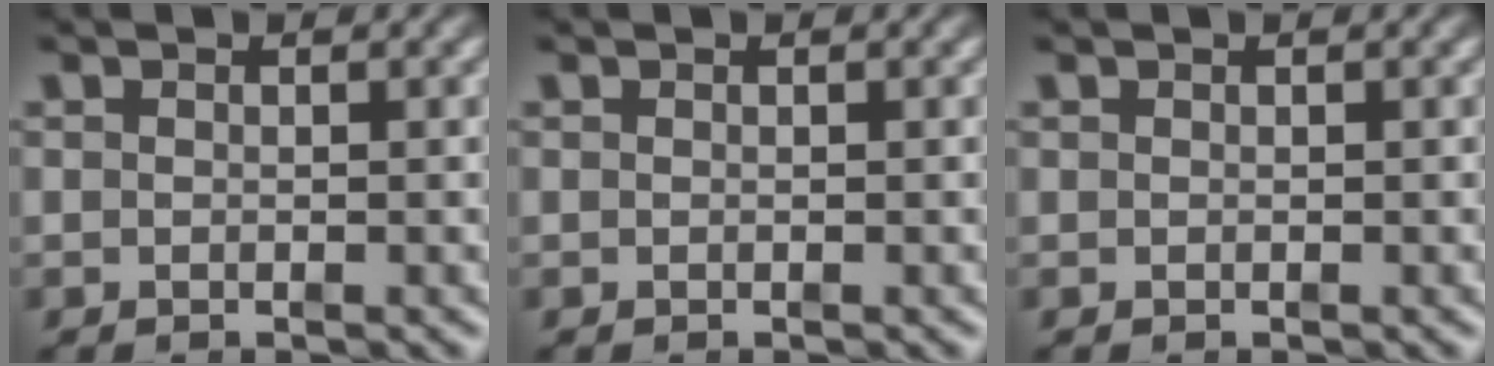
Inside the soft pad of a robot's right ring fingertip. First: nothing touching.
{"total": 0.0}
{"total": 0.0}